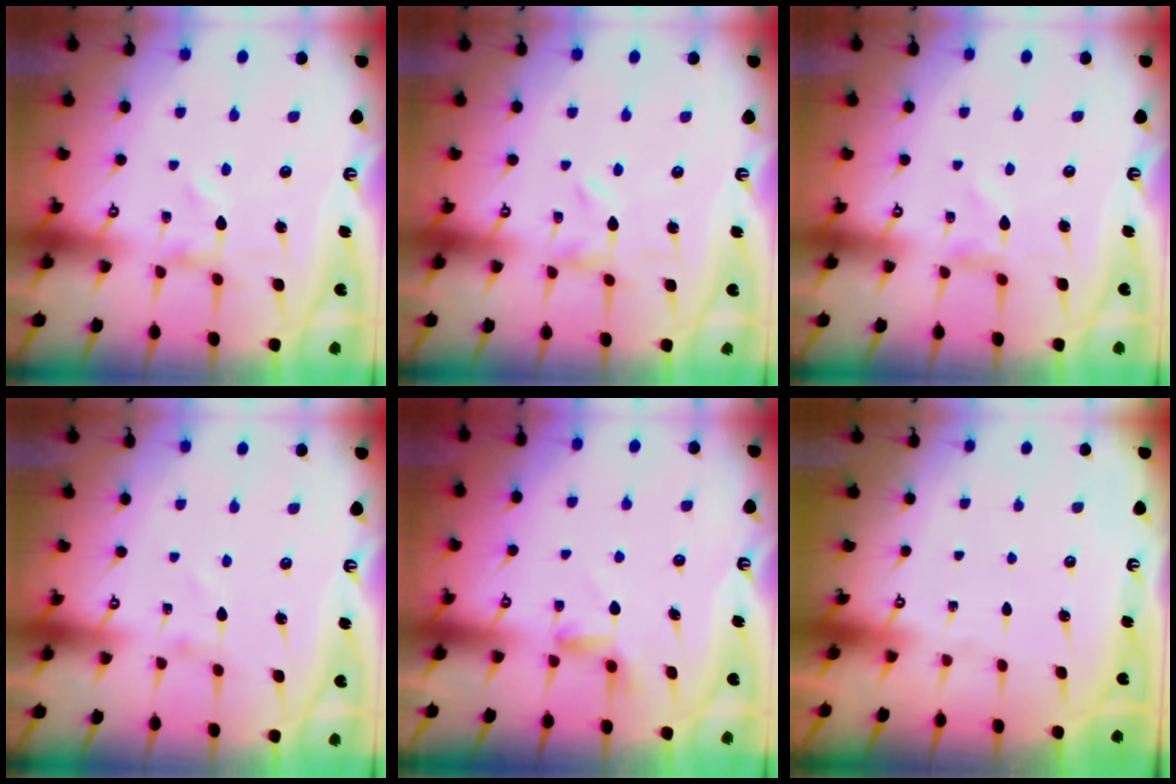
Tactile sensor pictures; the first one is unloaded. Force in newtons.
{"total": 0.0}
{"total": 0.0}
{"total": 1.0, "press": 1.0, "slide": 0.1}
{"total": 2.6, "press": 2.6, "slide": 0.4}
{"total": 0.0}